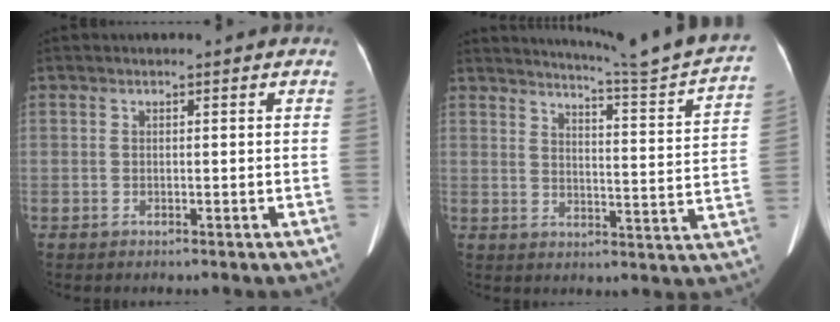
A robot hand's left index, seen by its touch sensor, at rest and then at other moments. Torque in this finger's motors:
{"motor_torque": [-0.07, -2.07, -0.01, 0.03]}